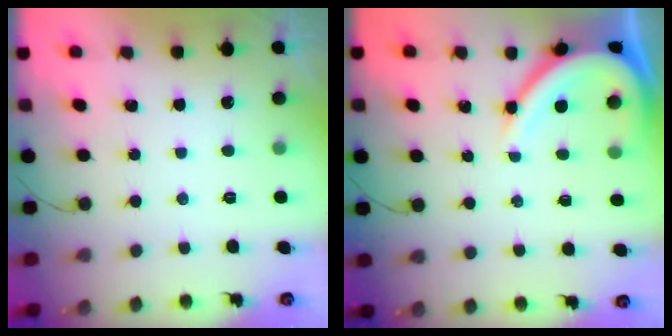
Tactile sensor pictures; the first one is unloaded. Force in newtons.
{"total": 10.1, "press": 10.1, "slide": 1.1}